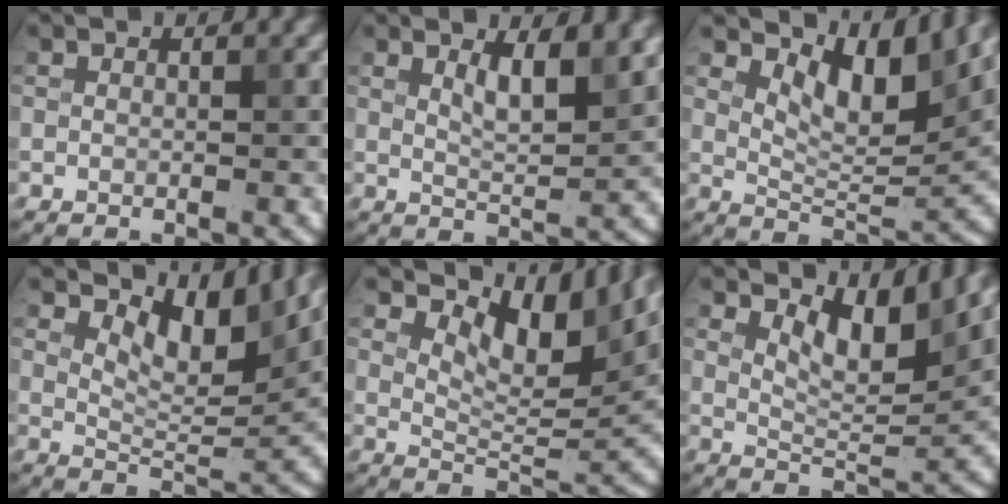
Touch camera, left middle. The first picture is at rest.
{"total": 3.9, "force": [2.0, 1.1, 3.1], "torque": [-0.052, -0.005, 0.035]}
{"total": 6.2, "force": [3.6, 2.5, 4.5], "torque": [-0.075, -0.009, 0.056]}
{"total": 5.8, "force": [3.4, 2.3, 4.1], "torque": [-0.068, -0.006, 0.052]}
{"total": 8.0, "force": [4.6, 3.6, 5.6], "torque": [-0.080, -0.004, 0.075]}
{"total": 4.8, "force": [2.8, 1.6, 3.6], "torque": [-0.068, -0.009, 0.045]}